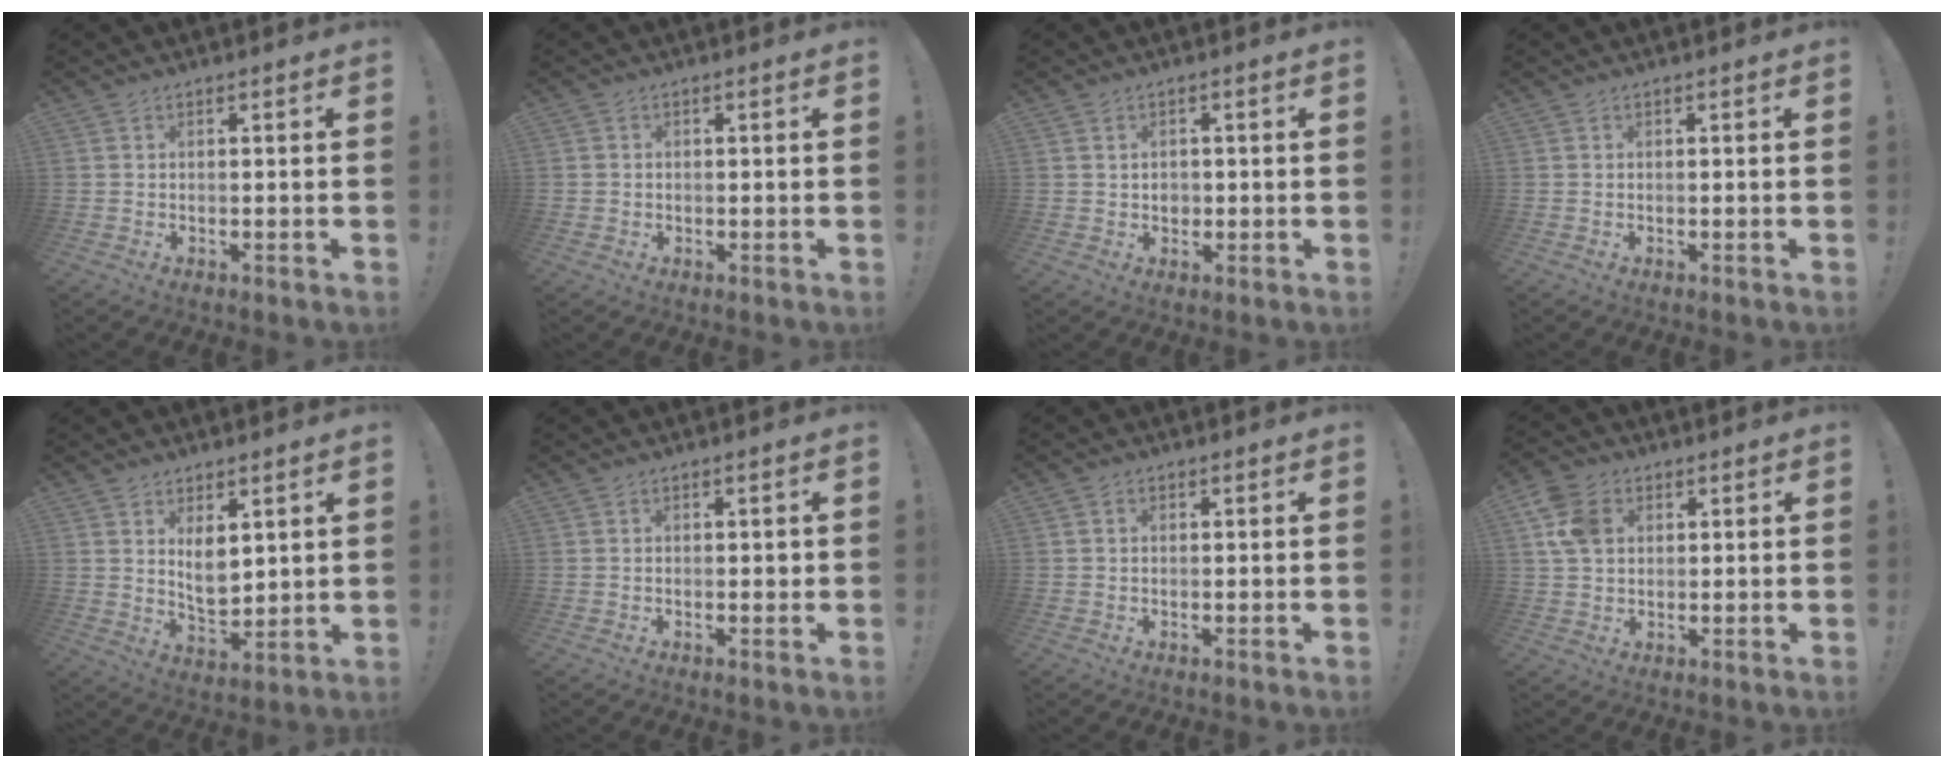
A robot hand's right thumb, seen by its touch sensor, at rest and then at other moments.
{"total": 1.2, "force": [-0.3, 1.1, 0.1], "torque": [0.000, 0.003, -0.006]}
{"total": 2.2, "force": [0.2, 2.1, 0.6], "torque": [-0.001, -0.001, 0.000]}
{"total": 0.0}
{"total": 7.4, "force": [3.6, 4.6, 4.7], "torque": [-0.072, -0.030, 0.066]}
{"total": 0.8, "force": [0.1, 0.6, 0.5], "torque": [0.001, -0.001, 0.000]}
{"total": 1.0, "force": [0.1, 1.0, 0.3], "torque": [-0.006, 0.005, 0.001]}
{"total": 9.7, "force": [2.6, 7.3, 5.8], "torque": [-0.104, 0.008, 0.053]}